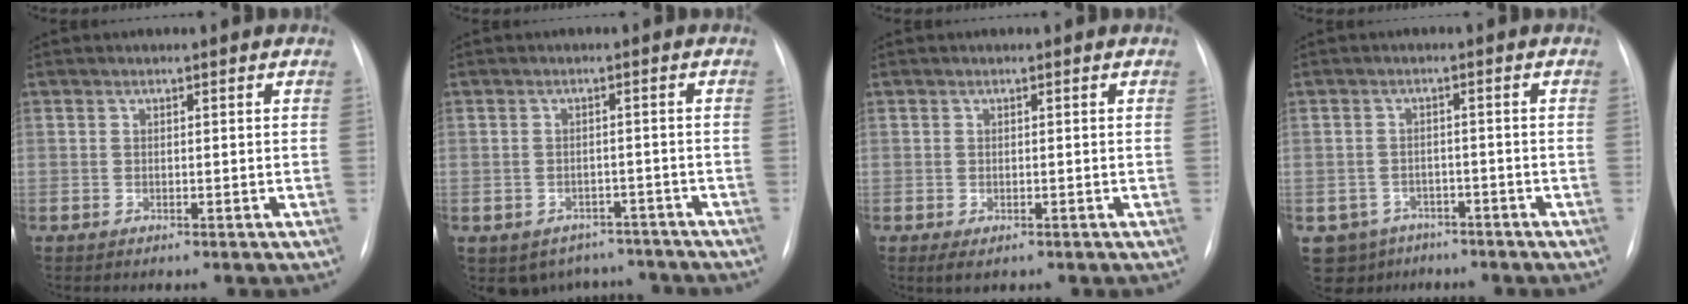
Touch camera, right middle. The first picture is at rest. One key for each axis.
{"total": 7.3, "fx": -5.8, "fy": 4.4, "fz": 0.6, "tx": 0.004, "ty": 0.020, "tz": -0.068}
{"total": 1.7, "fx": -0.8, "fy": 0.9, "fz": 1.2, "tx": -0.018, "ty": -0.003, "tz": -0.004}
{"total": 5.8, "fx": -3.8, "fy": 4.3, "fz": 0.6, "tx": -0.006, "ty": 0.007, "tz": -0.052}